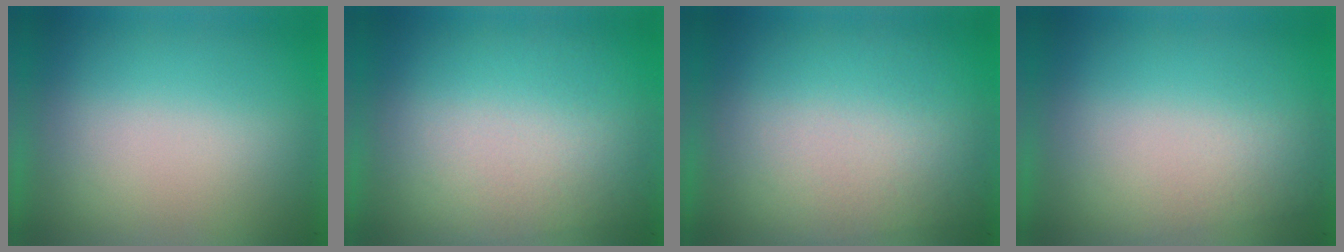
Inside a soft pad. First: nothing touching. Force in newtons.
{"total": 2.6}
{"total": 2.6}
{"total": 1.0}